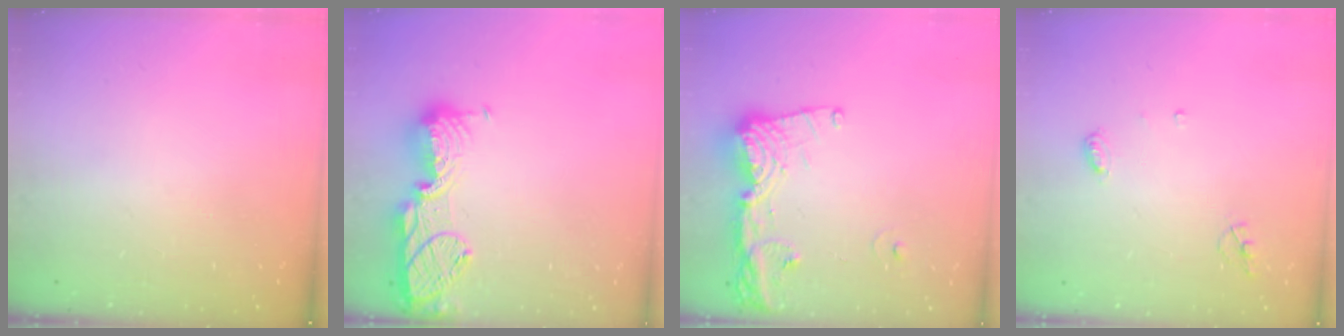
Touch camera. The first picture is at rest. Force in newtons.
{"total": 16.3, "press": 15.3, "slide": 5.7}
{"total": 15.2, "press": 15.1, "slide": 1.5}
{"total": 4.7, "press": 4.6, "slide": 0.5}